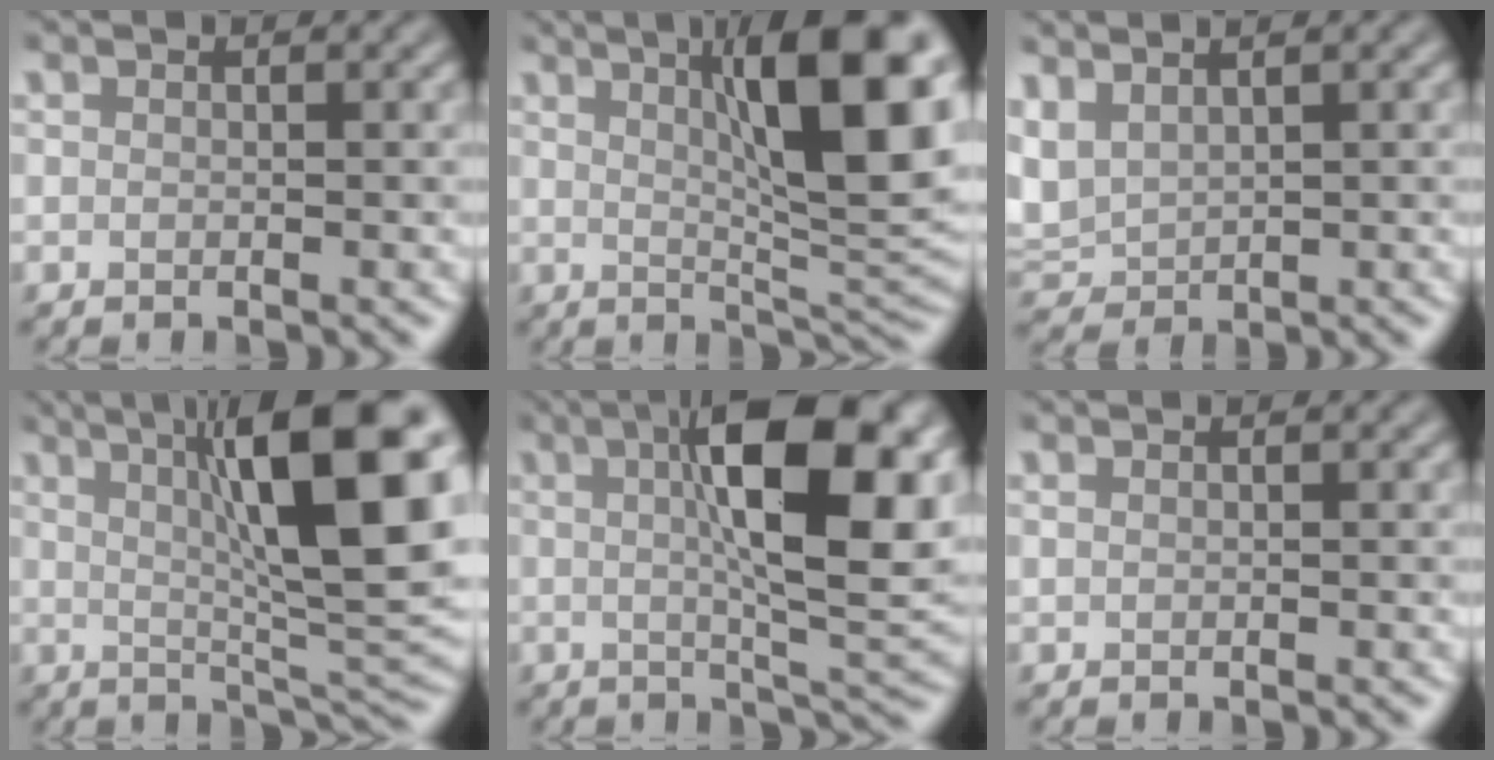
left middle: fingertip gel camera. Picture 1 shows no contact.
{"total": 12.1, "force": [3.6, 3.1, 11.1], "torque": [-0.139, 0.006, 0.057]}
{"total": 2.8, "force": [1.5, 1.7, 1.6], "torque": [-0.048, 0.007, 0.034]}
{"total": 13.3, "force": [3.3, 2.8, 12.5], "torque": [-0.165, 0.010, 0.050]}
{"total": 12.2, "force": [2.7, 3.5, 11.4], "torque": [-0.156, 0.004, 0.041]}
{"total": 0.0}